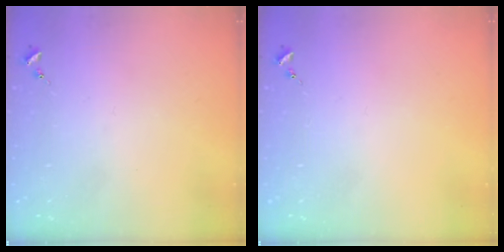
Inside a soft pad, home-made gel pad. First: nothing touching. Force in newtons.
{"total": 0.0}